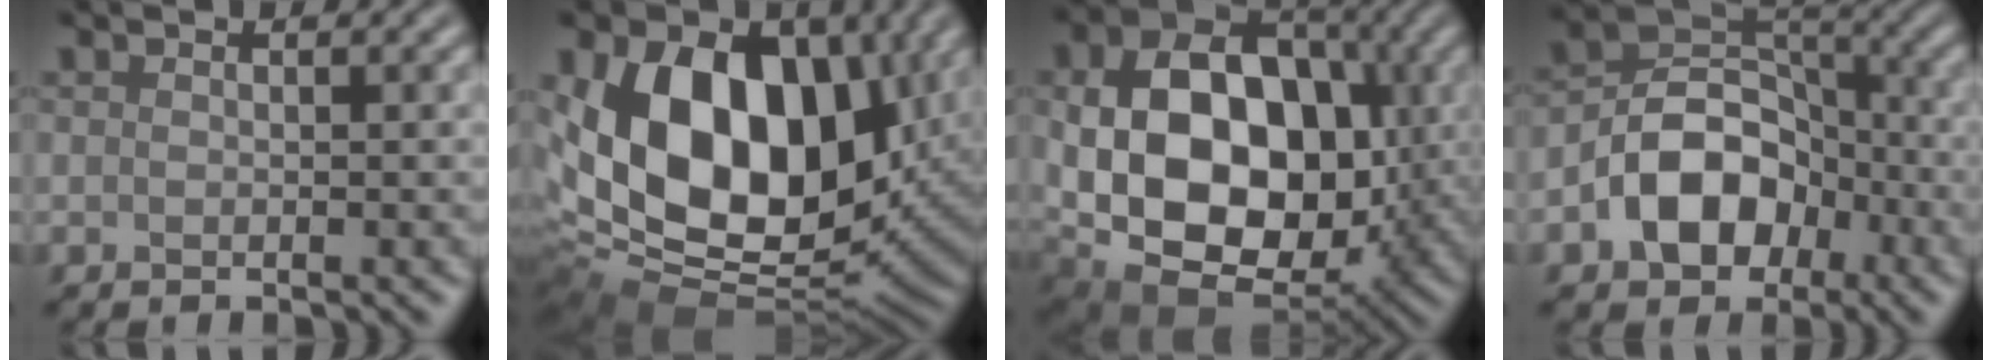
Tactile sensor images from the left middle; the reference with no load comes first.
{"total": 16.4, "force": [2.9, 11.3, 11.6], "torque": [-0.207, -0.006, 0.051]}
{"total": 15.4, "force": [-0.2, 10.6, 11.1], "torque": [-0.184, -0.016, 0.005]}
{"total": 7.5, "force": [-2.9, 5.4, 4.3], "torque": [-0.066, 0.004, -0.060]}